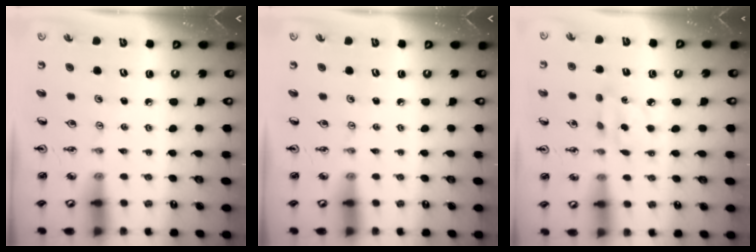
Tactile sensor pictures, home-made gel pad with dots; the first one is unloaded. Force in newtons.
{"total": 0.0}
{"total": 2.9, "press": 2.8, "slide": 0.6}